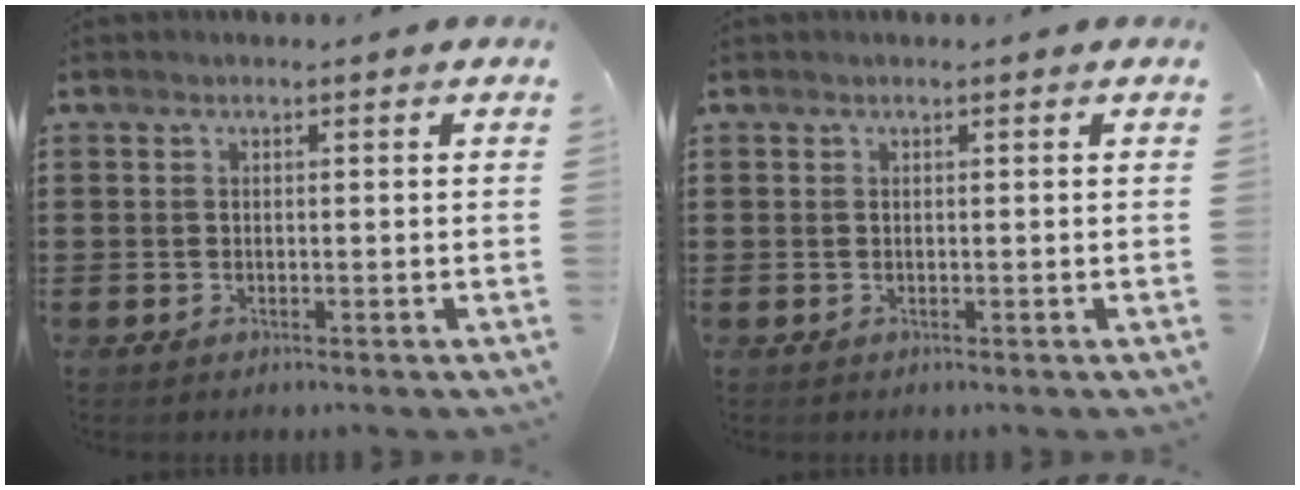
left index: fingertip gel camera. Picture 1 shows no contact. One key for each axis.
{"total": 0.0}